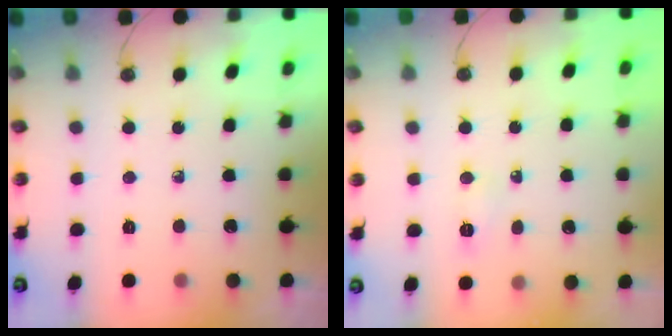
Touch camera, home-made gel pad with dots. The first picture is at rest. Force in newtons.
{"total": 8.6, "press": 4.2, "slide": 7.6}